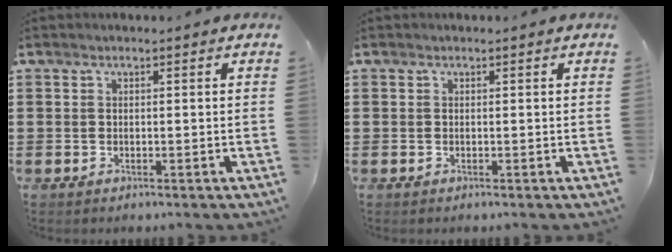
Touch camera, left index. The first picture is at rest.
{"total": 0.0}